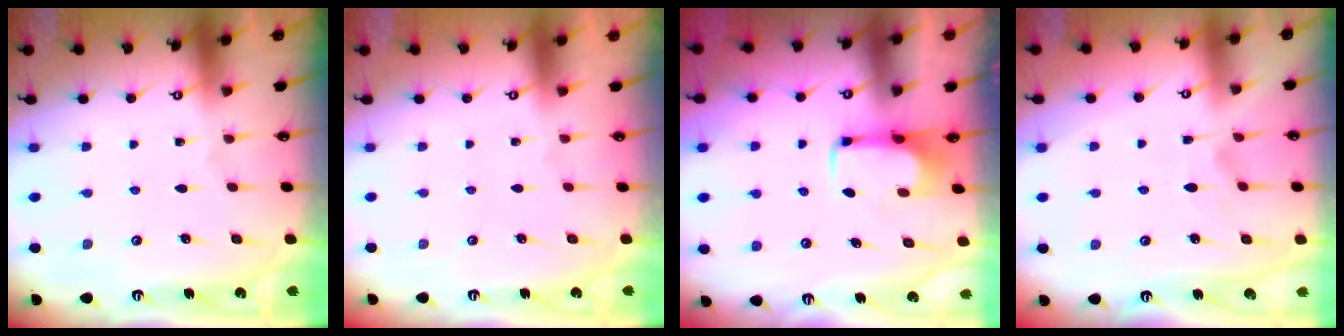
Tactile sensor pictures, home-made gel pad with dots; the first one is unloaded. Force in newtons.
{"total": 1.5, "press": 1.4, "slide": 0.7}
{"total": 2.0, "press": 2.0, "slide": 0.4}
{"total": 2.9, "press": 2.8, "slide": 1.0}